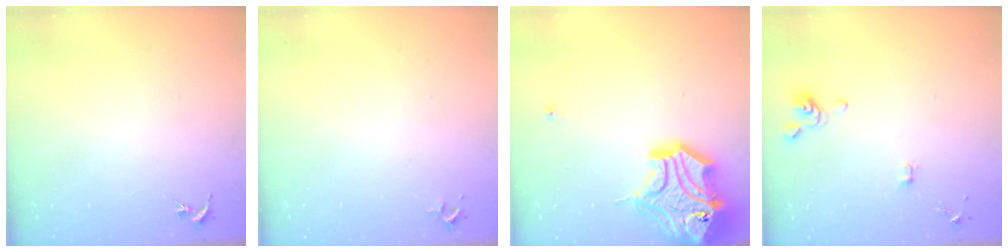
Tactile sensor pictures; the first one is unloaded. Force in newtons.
{"total": 2.4, "press": 2.4, "slide": 0.3}
{"total": 23.5, "press": 23.3, "slide": 3.4}
{"total": 4.1, "press": 4.0, "slide": 0.7}